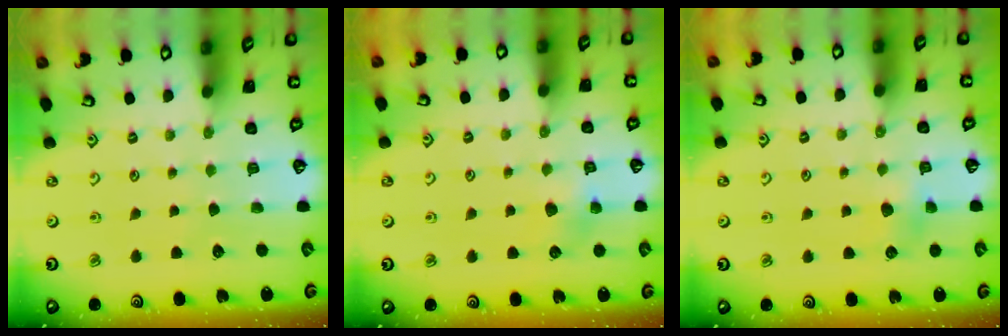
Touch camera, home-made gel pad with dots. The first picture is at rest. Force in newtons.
{"total": 5.2, "press": 5.2, "slide": 0.5}
{"total": 4.2, "press": 4.1, "slide": 0.7}